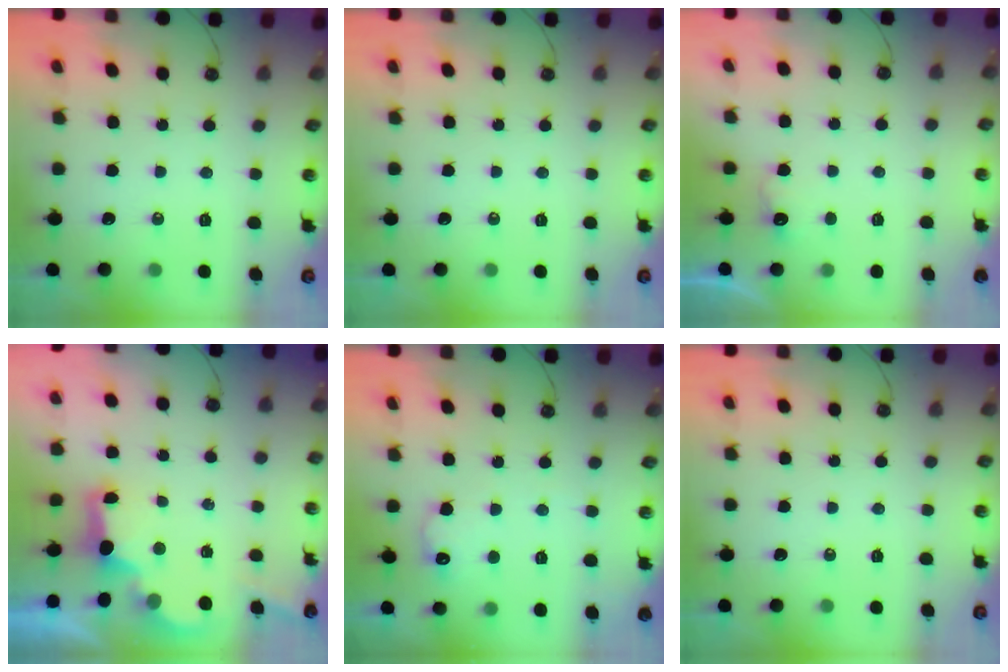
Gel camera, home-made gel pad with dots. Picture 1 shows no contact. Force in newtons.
{"total": 0.0}
{"total": 6.0, "press": 5.9, "slide": 1.0}
{"total": 2.7, "press": 2.6, "slide": 0.9}
{"total": 7.1, "press": 7.1, "slide": 0.5}
{"total": 0.0}